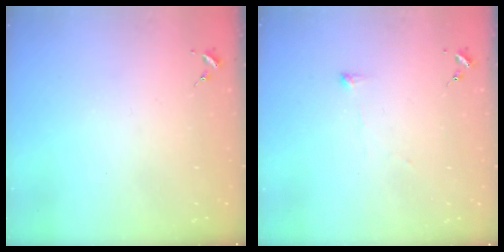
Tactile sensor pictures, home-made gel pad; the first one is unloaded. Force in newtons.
{"total": 2.8, "press": 2.7, "slide": 0.5}